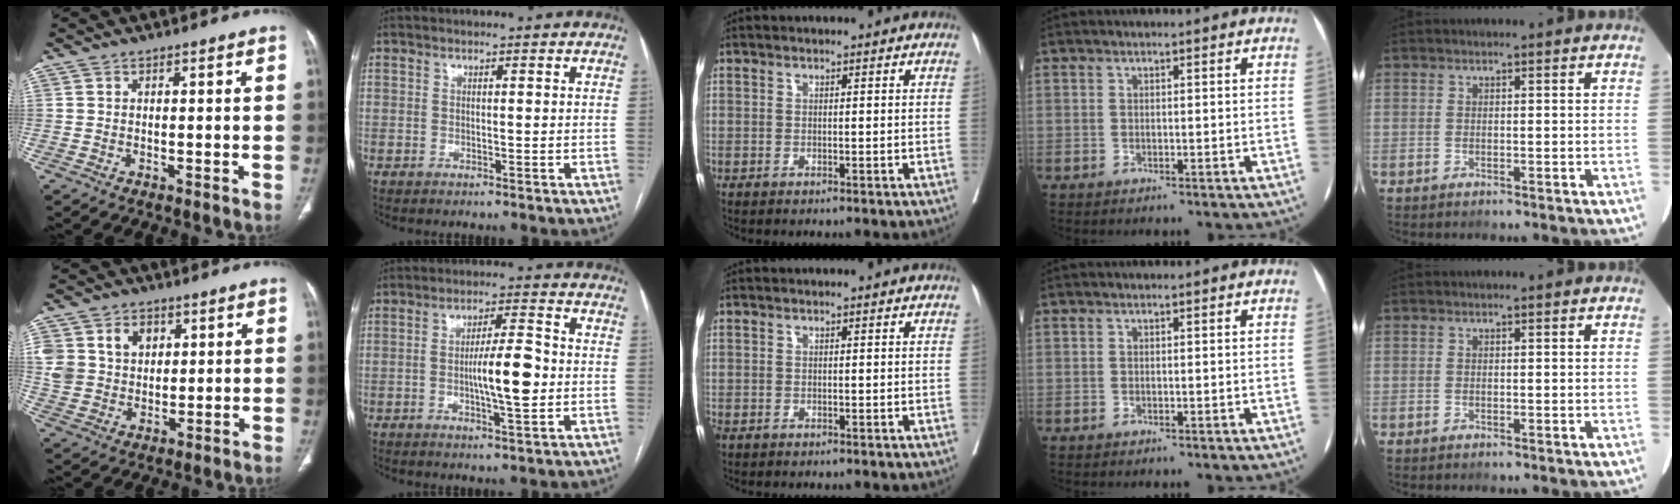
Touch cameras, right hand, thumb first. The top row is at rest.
{"thumb": {"total": 11.0, "force": [3.6, 8.9, 5.4], "torque": [-0.086, -0.005, 0.077]}, "index": {"total": 8.3, "force": [-1.1, 1.4, 8.1], "torque": [-0.137, 0.006, -0.020]}, "middle": {"total": 0.6, "force": [-0.4, 0.4, 0.2], "torque": [-0.009, 0.001, -0.007]}}